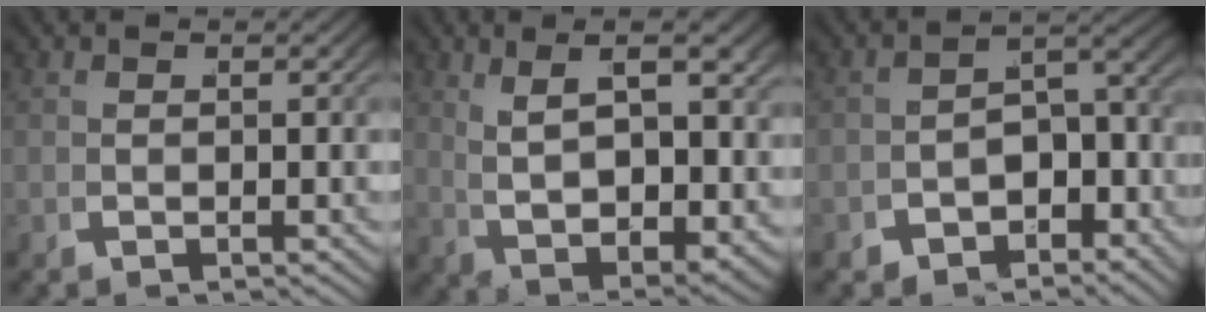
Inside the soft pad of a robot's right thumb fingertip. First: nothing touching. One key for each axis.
{"total": 8.6, "fx": 2.2, "fy": 4.2, "fz": 7.1, "tx": -0.121, "ty": -0.009, "tz": 0.057}
{"total": 4.6, "fx": -2.3, "fy": 2.8, "fz": 2.9, "tx": -0.042, "ty": -0.012, "tz": -0.031}